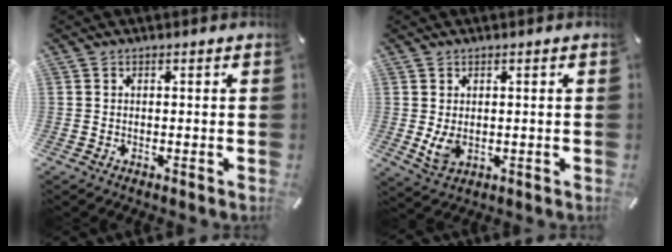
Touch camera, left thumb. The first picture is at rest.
{"total": 5.0, "force": [0.3, 3.4, 3.7], "torque": [-0.087, -0.008, 0.002]}